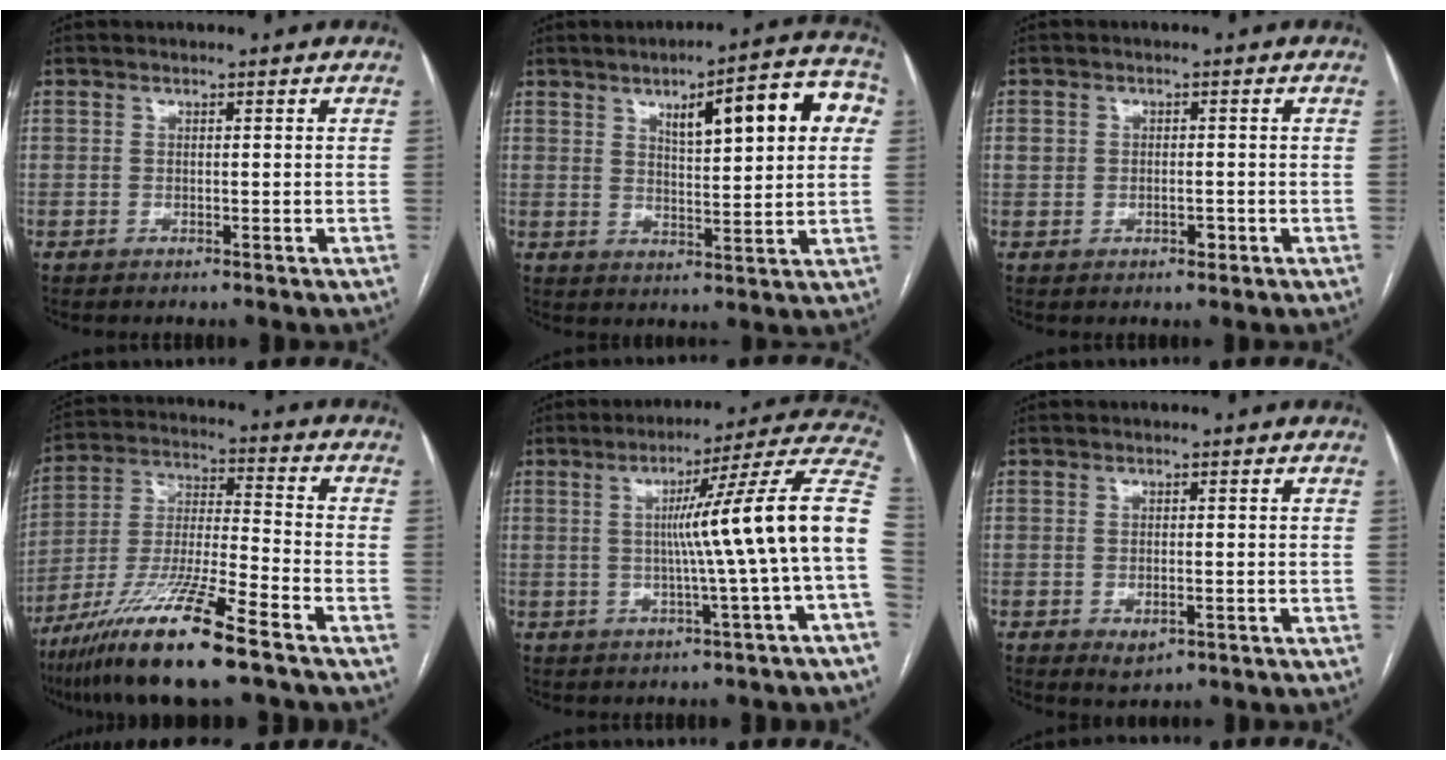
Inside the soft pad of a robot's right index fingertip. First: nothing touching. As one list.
[{"total": 13.4, "force": [4.6, 3.1, 12.2], "torque": [-0.161, 0.026, 0.060]}, {"total": 2.8, "force": [-0.4, 2.2, 1.7], "torque": [-0.030, 0.012, 0.003]}, {"total": 16.6, "force": [-11.0, 0.6, 12.4], "torque": [-0.258, -0.038, -0.204]}, {"total": 15.1, "force": [-0.5, -2.5, 14.9], "torque": [-0.187, 0.017, -0.012]}, {"total": 2.4, "force": [-0.9, 1.3, 1.9], "torque": [-0.029, -0.003, -0.003]}]